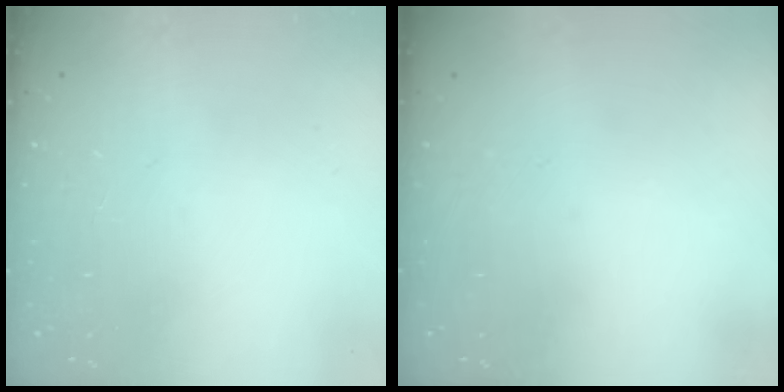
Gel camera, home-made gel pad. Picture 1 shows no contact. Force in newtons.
{"total": 0.0}